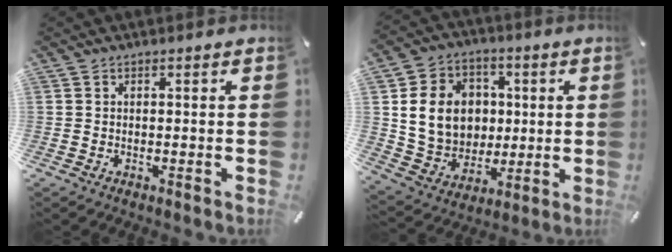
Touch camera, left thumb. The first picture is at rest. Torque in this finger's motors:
{"motor_torque": [2.41, 2.60, 0.86, 0.21, 0.17]}